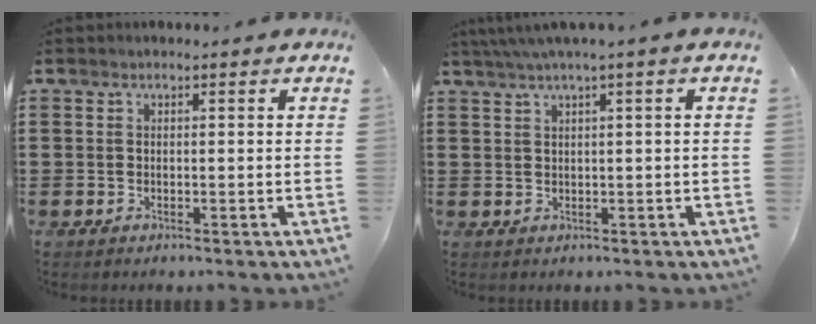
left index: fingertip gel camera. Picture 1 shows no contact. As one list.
[{"total": 2.1, "force": [0.8, -0.3, 1.9], "torque": [-0.033, -0.003, 0.015]}]